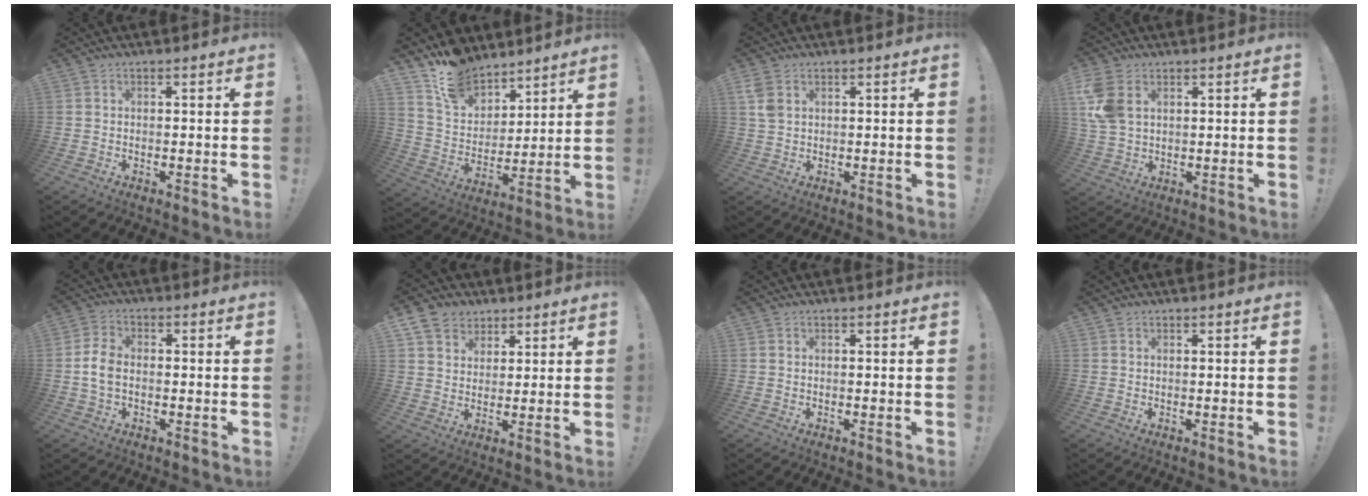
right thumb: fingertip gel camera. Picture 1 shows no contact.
{"total": 14.9, "force": [12.0, 8.0, 3.6], "torque": [-0.071, -0.089, 0.229]}
{"total": 4.2, "force": [2.0, 2.6, 2.6], "torque": [-0.044, -0.005, 0.040]}
{"total": 9.1, "force": [3.5, 6.0, 5.9], "torque": [-0.125, -0.005, 0.071]}
{"total": 5.9, "force": [-0.9, 3.8, 4.4], "torque": [-0.090, 0.010, -0.015]}
{"total": 7.6, "force": [4.6, 5.9, 1.4], "torque": [-0.021, -0.027, 0.093]}
{"total": 0.0}
{"total": 0.0}